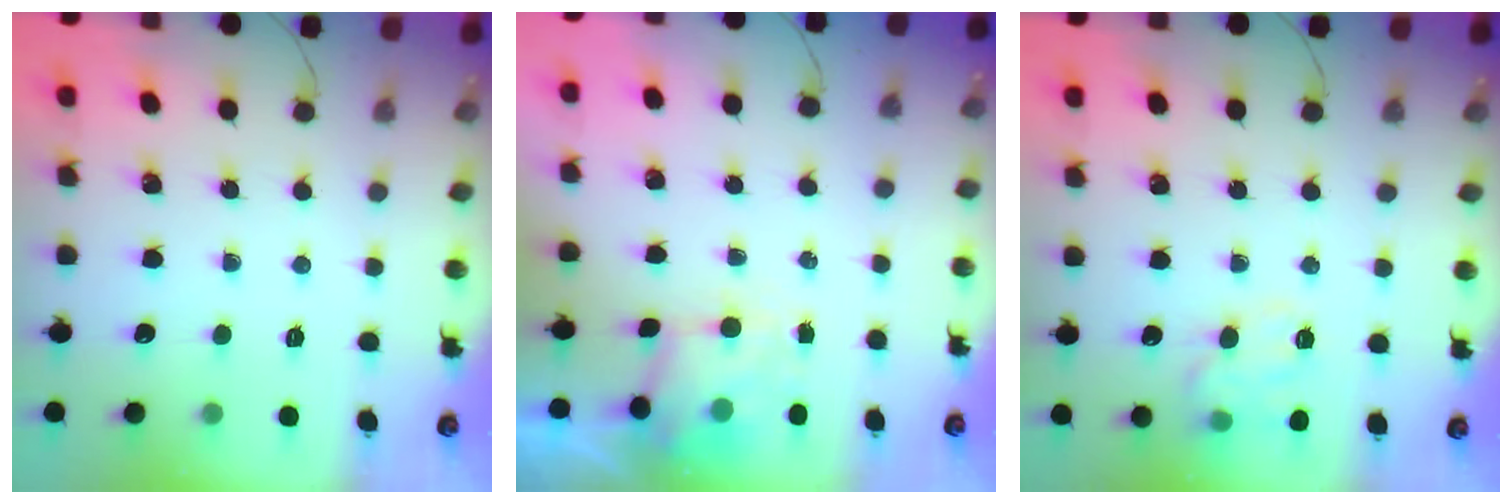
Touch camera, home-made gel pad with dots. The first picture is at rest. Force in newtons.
{"total": 3.1, "press": 2.9, "slide": 1.1}
{"total": 12.0, "press": 11.9, "slide": 1.6}